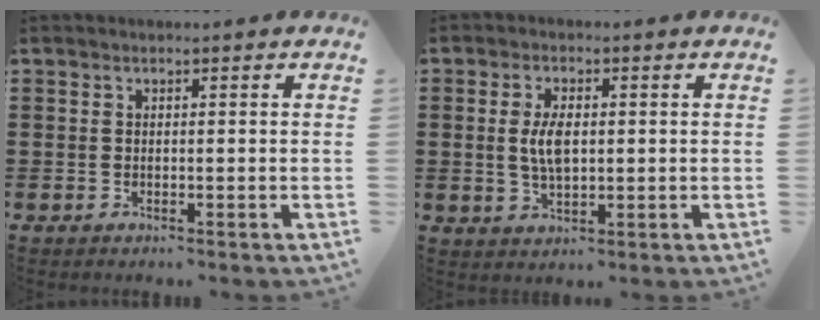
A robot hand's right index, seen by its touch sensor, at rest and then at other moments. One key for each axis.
{"total": 5.0, "fx": 0.4, "fy": 2.3, "fz": 4.4, "tx": -0.096, "ty": 0.004, "tz": 0.003}